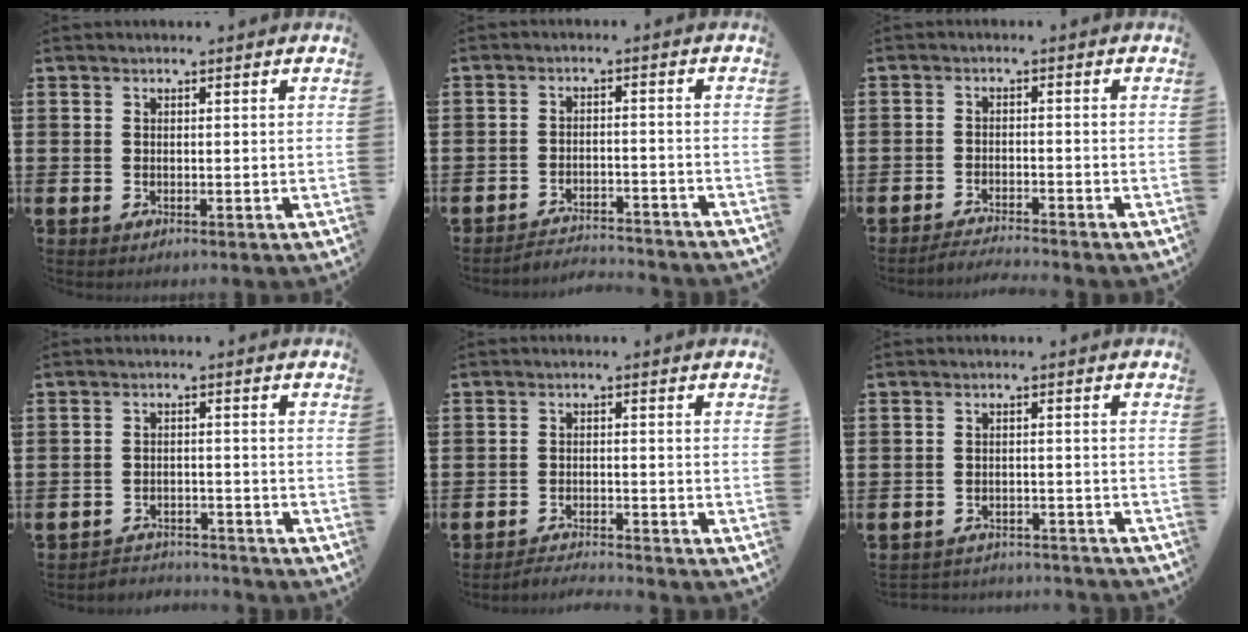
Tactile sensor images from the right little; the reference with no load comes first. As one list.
[{"total": 2.9, "force": [-2.9, 0.0, -0.2], "torque": [-0.003, 0.003, -0.063]}, {"total": 2.1, "force": [-2.1, -0.3, 0.1], "torque": [-0.003, 0.003, -0.044]}, {"total": 2.7, "force": [-2.7, 0.3, -0.3], "torque": [-0.004, 0.003, -0.059]}, {"total": 2.3, "force": [-2.3, -0.2, -0.1], "torque": [-0.002, 0.004, -0.049]}, {"total": 2.4, "force": [-2.4, 0.1, -0.3], "torque": [-0.002, 0.003, -0.053]}]